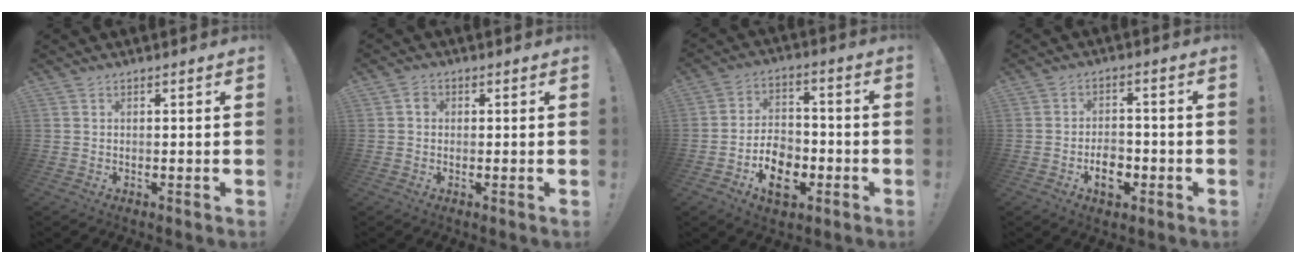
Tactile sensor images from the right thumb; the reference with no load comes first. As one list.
[{"total": 1.5, "force": [0.3, 1.0, 1.0], "torque": [-0.010, 0.002, 0.002]}, {"total": 12.1, "force": [-5.1, 8.4, 7.0], "torque": [-0.107, 0.035, -0.085]}, {"total": 7.4, "force": [-3.1, 5.0, 4.6], "torque": [-0.058, 0.014, -0.052]}]